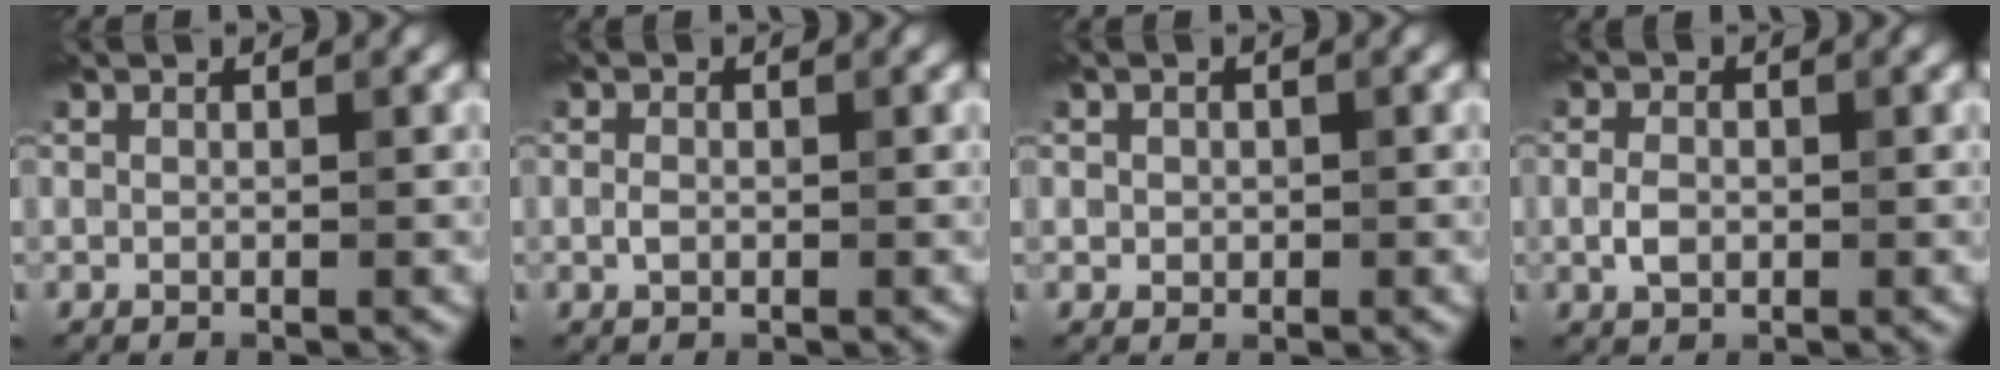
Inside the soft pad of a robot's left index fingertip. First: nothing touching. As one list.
[{"total": 0.8, "force": [-0.3, 0.5, 0.5], "torque": [-0.011, -0.004, -0.007]}, {"total": 0.9, "force": [0.0, 0.8, 0.3], "torque": [-0.003, -0.004, 0.002]}, {"total": 1.8, "force": [-0.4, 1.3, 1.2], "torque": [-0.027, -0.003, -0.011]}]